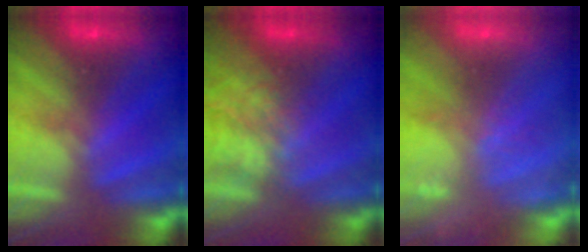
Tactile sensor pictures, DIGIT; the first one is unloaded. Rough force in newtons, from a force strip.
{"total": 2.1}
{"total": 2.0}